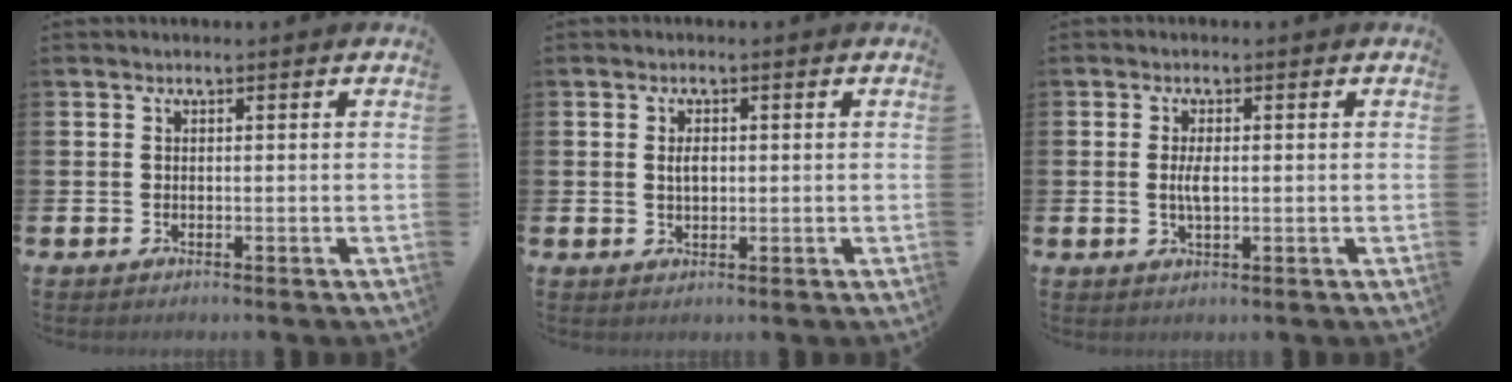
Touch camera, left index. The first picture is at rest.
{"total": 2.0, "force": [0.4, 1.1, 1.6], "torque": [-0.013, -0.001, 0.002]}
{"total": 2.8, "force": [0.2, 1.1, 2.6], "torque": [-0.046, 0.002, 0.001]}